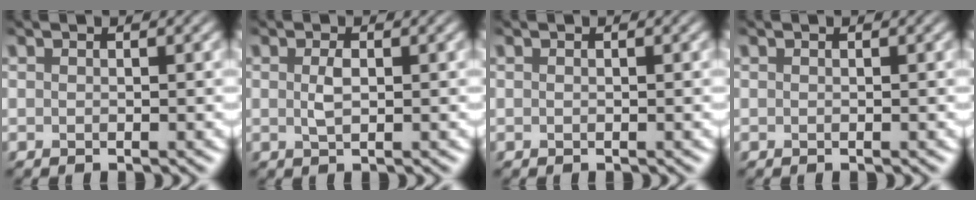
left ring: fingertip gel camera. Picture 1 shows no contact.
{"total": 1.4, "force": [0.2, 0.6, 1.3], "torque": [-0.029, 0.000, 0.004]}
{"total": 0.0}
{"total": 0.0}